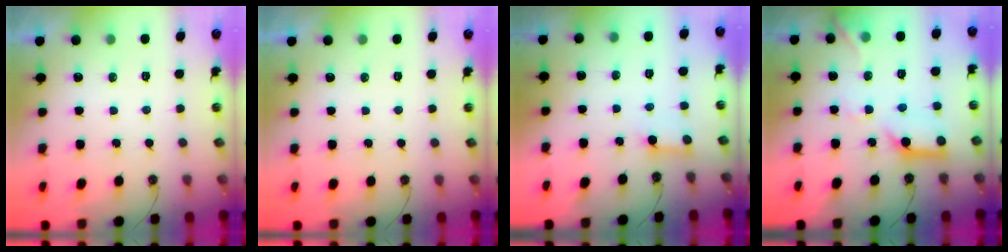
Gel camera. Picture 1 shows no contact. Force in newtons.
{"total": 0.0}
{"total": 3.0, "press": 3.0, "slide": 0.4}
{"total": 14.0, "press": 14.0, "slide": 1.6}